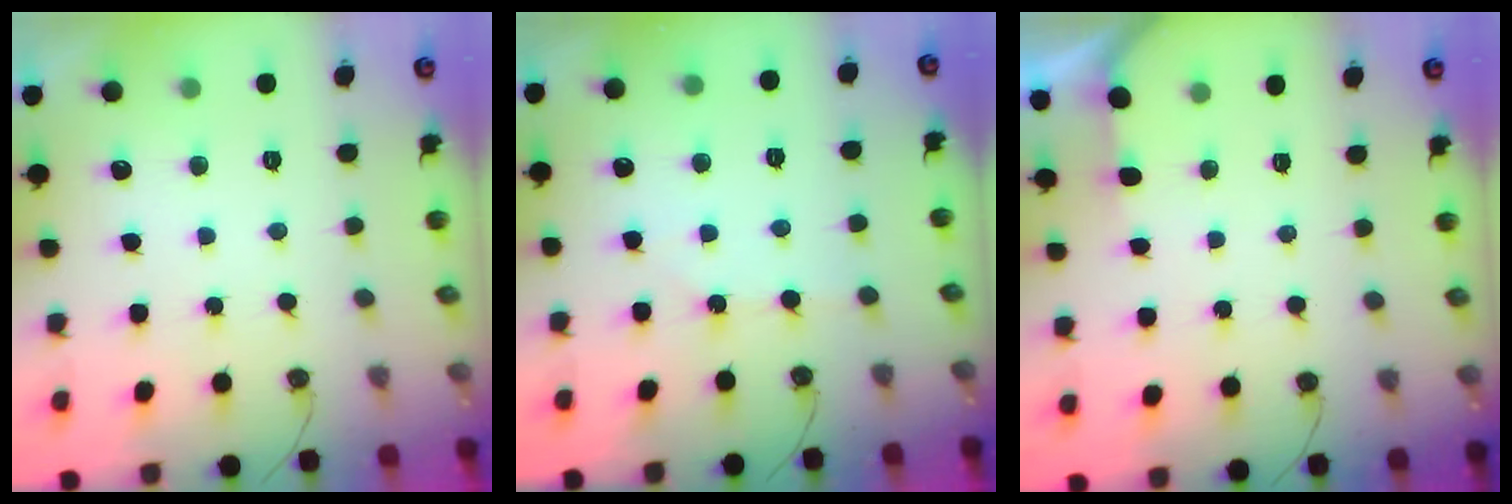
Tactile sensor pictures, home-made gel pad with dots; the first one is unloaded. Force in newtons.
{"total": 2.8, "press": 2.7, "slide": 0.5}
{"total": 1.9, "press": 1.9, "slide": 0.2}